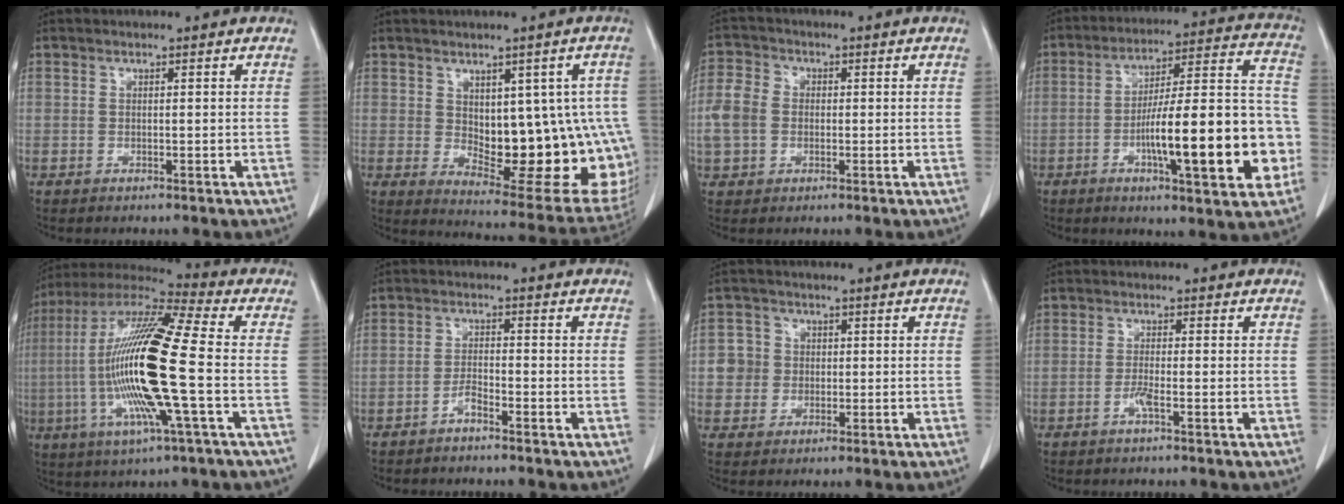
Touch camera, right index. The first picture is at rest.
{"total": 18.3, "force": [-1.2, 8.1, 16.4], "torque": [-0.149, 0.009, 0.013]}
{"total": 5.7, "force": [-0.5, 4.7, 3.2], "torque": [-0.091, 0.018, -0.012]}
{"total": 21.1, "force": [-5.8, 3.7, 20.0], "torque": [-0.258, 0.027, -0.080]}
{"total": 20.6, "force": [-2.8, 1.2, 20.4], "torque": [-0.421, -0.007, -0.061]}
{"total": 2.1, "force": [-1.7, 0.2, 1.1], "torque": [-0.023, 0.002, -0.035]}
{"total": 4.2, "force": [-0.1, 4.1, 0.7], "torque": [-0.011, 0.015, 0.001]}
{"total": 1.9, "force": [-1.0, -0.1, 1.6], "torque": [-0.034, -0.001, -0.022]}